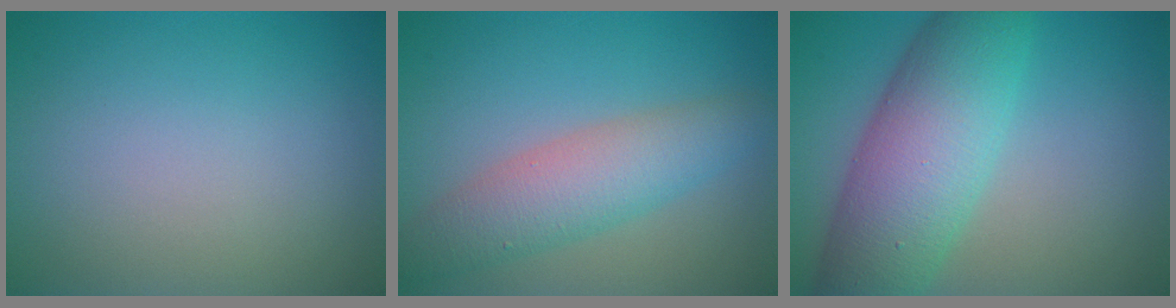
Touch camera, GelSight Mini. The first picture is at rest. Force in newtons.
{"total": 5.0, "press": 5.0, "slide": 0.1}
{"total": 9.6, "press": 9.6, "slide": 0.4}